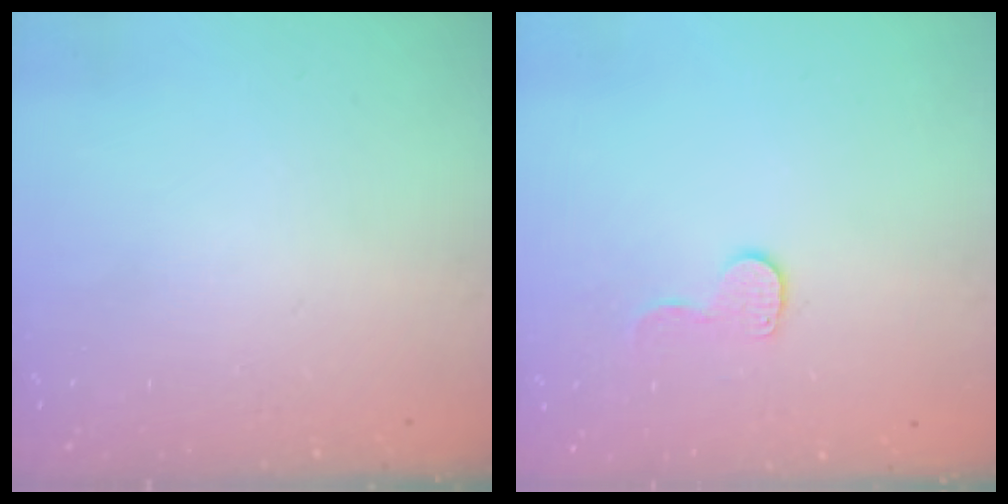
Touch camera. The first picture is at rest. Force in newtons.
{"total": 6.8, "press": 6.7, "slide": 0.6}